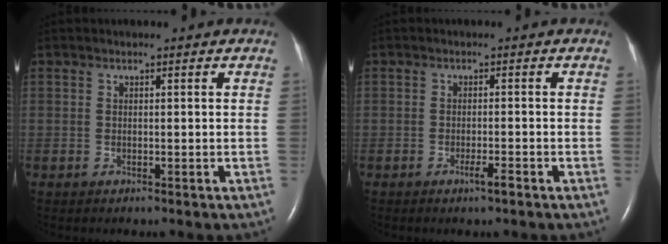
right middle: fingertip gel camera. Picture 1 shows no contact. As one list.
[{"total": 1.7, "force": [-1.1, 0.0, 1.3], "torque": [-0.026, -0.002, -0.019]}]